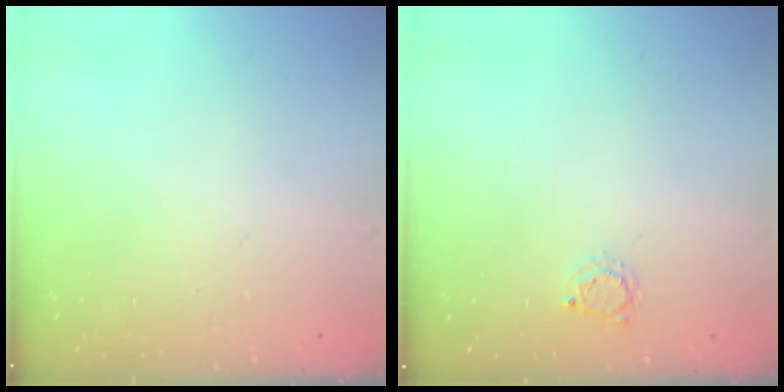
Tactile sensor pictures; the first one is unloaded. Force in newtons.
{"total": 2.6, "press": 2.6, "slide": 0.4}